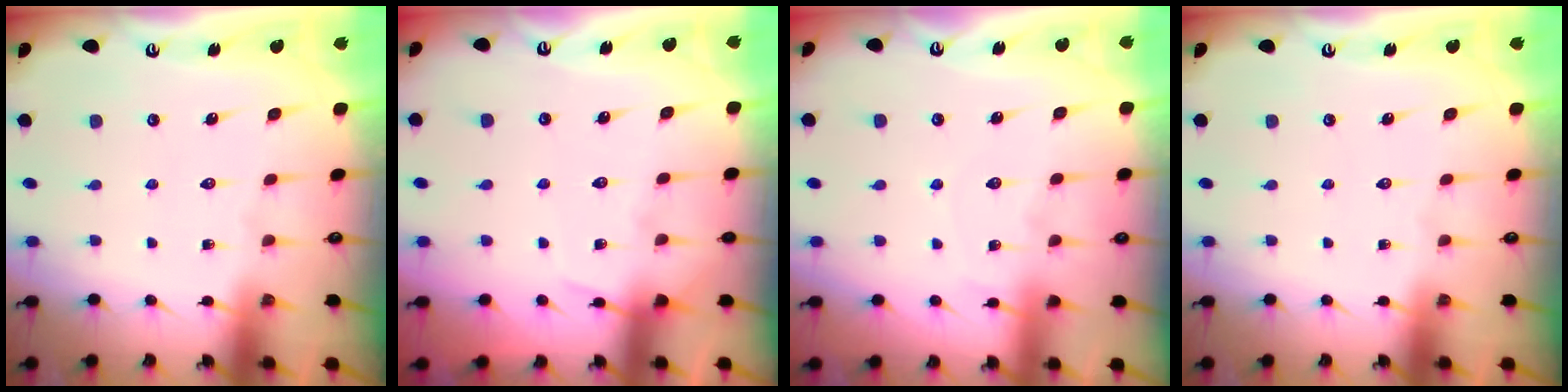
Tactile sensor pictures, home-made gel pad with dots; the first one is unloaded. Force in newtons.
{"total": 4.9, "press": 4.9, "slide": 0.6}
{"total": 5.4, "press": 5.4, "slide": 0.5}
{"total": 0.0}